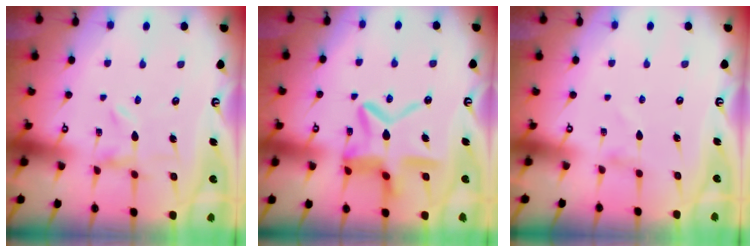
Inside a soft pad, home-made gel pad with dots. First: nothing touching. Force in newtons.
{"total": 14.9, "press": 14.8, "slide": 1.4}
{"total": 1.3, "press": 1.3, "slide": 0.1}